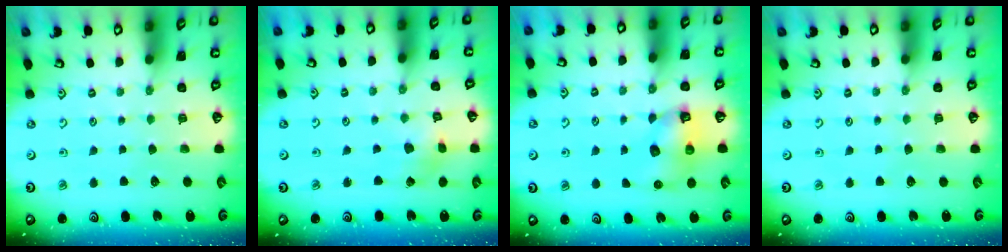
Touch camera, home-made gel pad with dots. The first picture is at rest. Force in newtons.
{"total": 2.7, "press": 2.7, "slide": 0.5}
{"total": 7.0, "press": 7.0, "slide": 0.1}
{"total": 0.0}